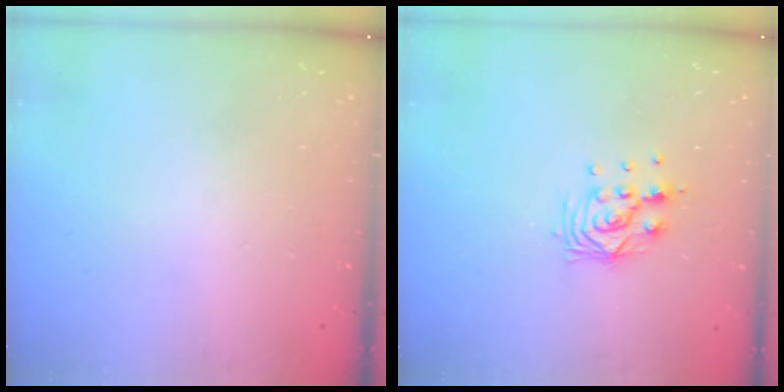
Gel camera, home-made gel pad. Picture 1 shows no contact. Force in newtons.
{"total": 9.5, "press": 9.5, "slide": 0.7}